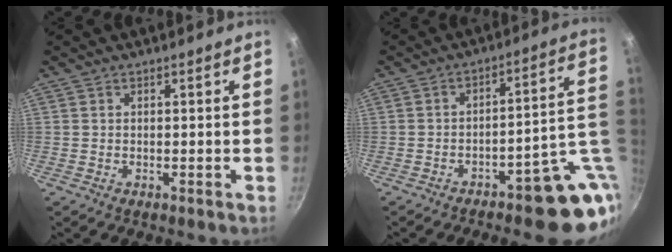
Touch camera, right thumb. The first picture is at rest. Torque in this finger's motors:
{"motor_torque": [2.39, 0.60, 0.56, -0.63, 0.05]}